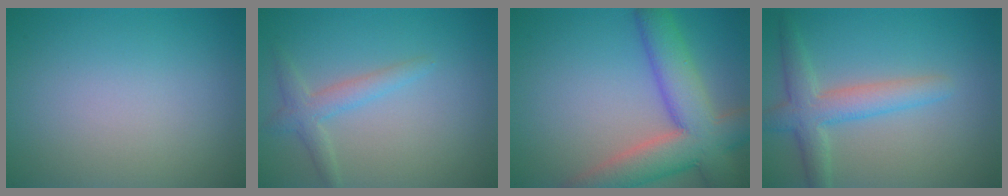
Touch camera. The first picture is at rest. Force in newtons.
{"total": 2.2, "press": 2.2, "slide": 0.1}
{"total": 8.9, "press": 8.9, "slide": 0.4}
{"total": 4.0, "press": 4.0, "slide": 0.1}